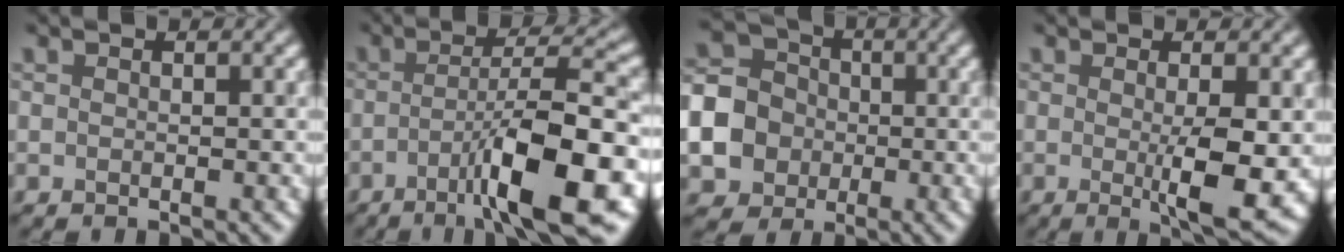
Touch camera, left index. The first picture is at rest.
{"total": 9.8, "force": [-3.7, 1.7, 8.9], "torque": [-0.128, 0.013, -0.067]}
{"total": 10.6, "force": [-2.4, 9.7, 3.6], "torque": [-0.106, -0.020, -0.067]}
{"total": 4.9, "force": [-0.5, 0.8, 4.8], "torque": [-0.076, -0.011, -0.003]}